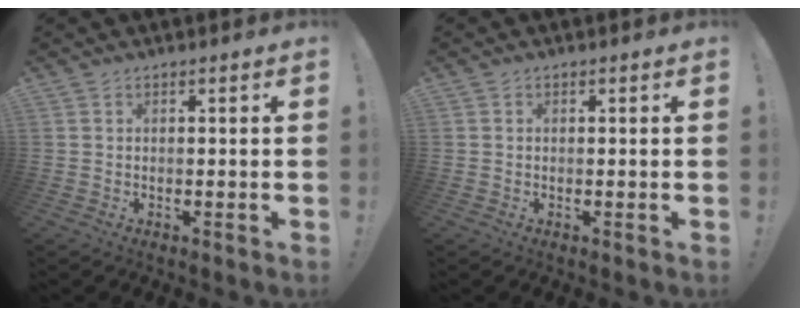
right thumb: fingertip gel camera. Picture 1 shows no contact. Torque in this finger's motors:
{"motor_torque": [-0.21, 0.01, 0.08, 0.14, -0.03]}